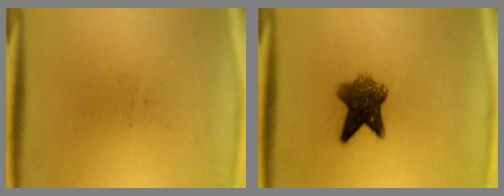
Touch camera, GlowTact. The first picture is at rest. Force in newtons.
{"total": 6.8}